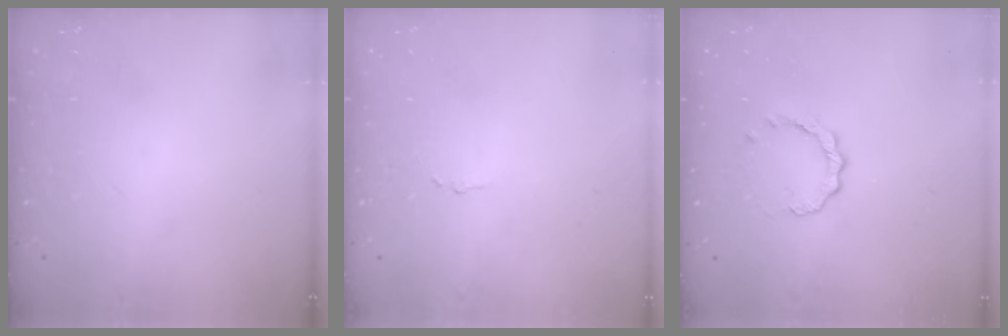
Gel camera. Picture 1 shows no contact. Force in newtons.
{"total": 1.7, "press": 1.7, "slide": 0.1}
{"total": 2.5, "press": 2.5, "slide": 0.3}